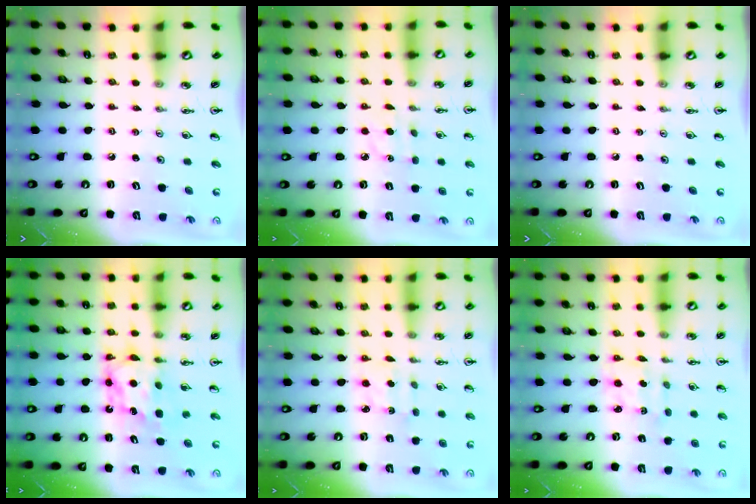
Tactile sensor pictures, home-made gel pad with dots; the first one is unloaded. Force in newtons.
{"total": 4.2, "press": 4.2, "slide": 0.6}
{"total": 0.0}
{"total": 6.7, "press": 6.7, "slide": 0.5}
{"total": 1.9, "press": 1.7, "slide": 0.8}
{"total": 2.3, "press": 2.2, "slide": 0.7}